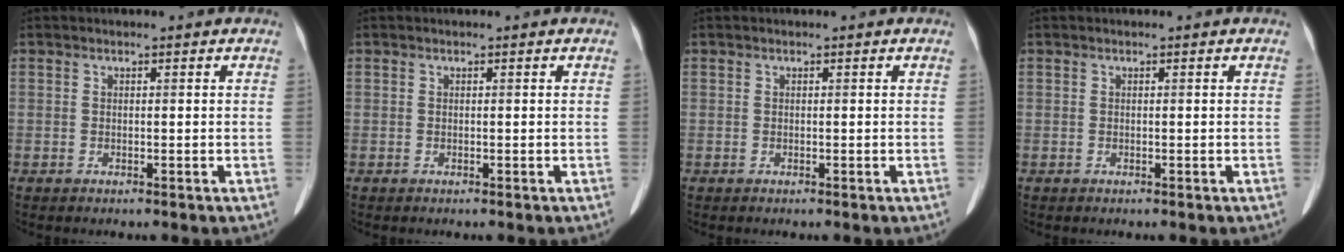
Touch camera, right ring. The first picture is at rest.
{"total": 0.0}
{"total": 0.0}
{"total": 0.0}